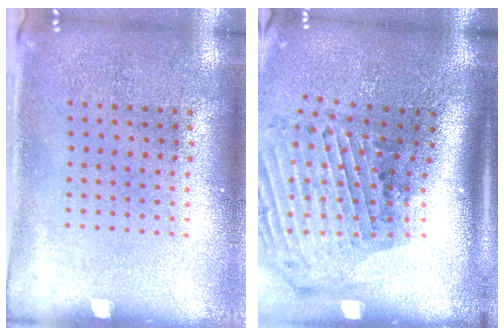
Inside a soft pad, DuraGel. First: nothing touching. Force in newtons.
{"total": 3.1, "press": 2.1, "slide": 2.2}